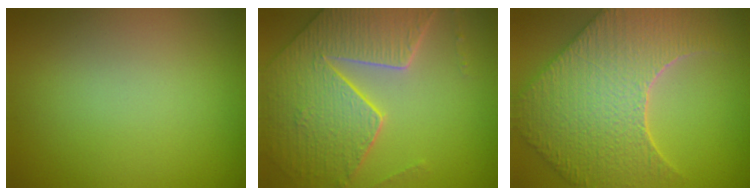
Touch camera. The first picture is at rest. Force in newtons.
{"total": 8.1, "press": 5.9, "slide": 5.5}
{"total": 8.8, "press": 7.2, "slide": 5.0}